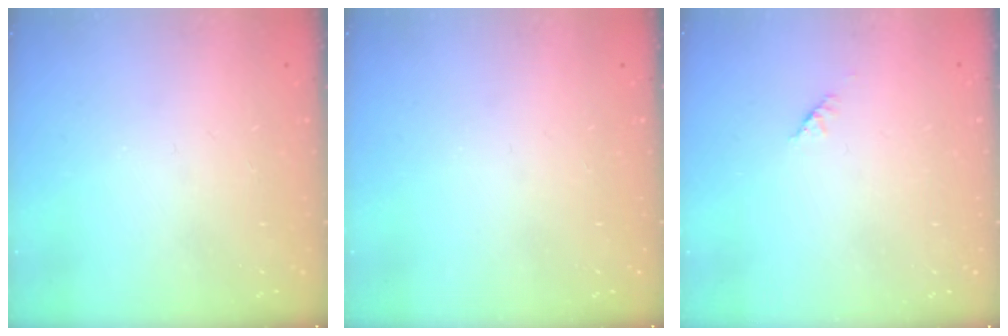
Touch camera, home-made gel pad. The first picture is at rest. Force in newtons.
{"total": 0.0}
{"total": 1.4, "press": 1.3, "slide": 0.5}